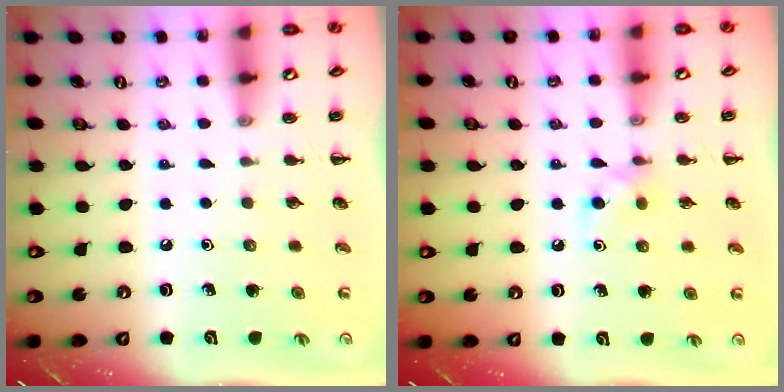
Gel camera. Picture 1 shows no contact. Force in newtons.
{"total": 4.7, "press": 4.5, "slide": 1.2}